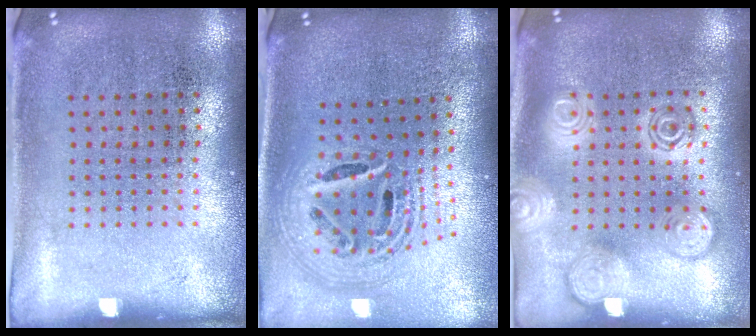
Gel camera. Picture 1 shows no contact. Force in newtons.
{"total": 2.4, "press": 1.8, "slide": 1.7}
{"total": 2.8, "press": 2.8, "slide": 0.3}